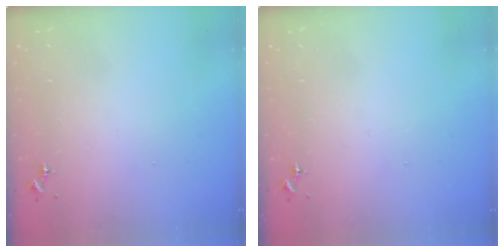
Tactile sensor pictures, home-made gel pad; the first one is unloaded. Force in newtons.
{"total": 0.0}